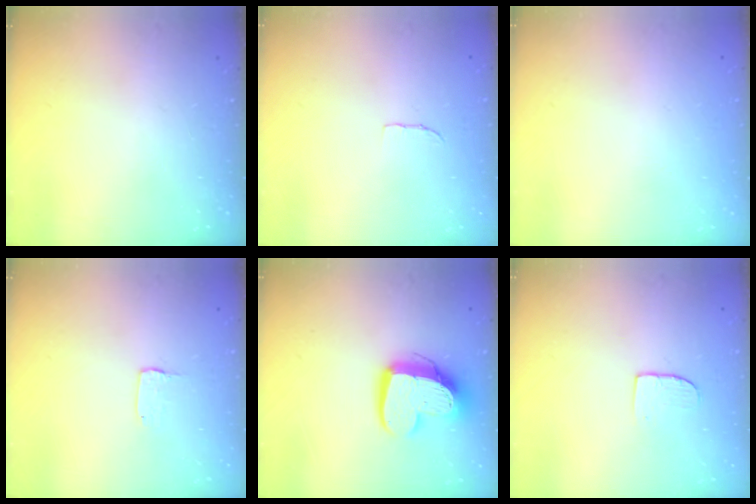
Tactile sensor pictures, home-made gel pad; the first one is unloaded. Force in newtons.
{"total": 3.4, "press": 3.4, "slide": 0.2}
{"total": 0.0}
{"total": 1.3, "press": 1.2, "slide": 0.1}
{"total": 13.5, "press": 13.5, "slide": 1.1}
{"total": 5.1, "press": 5.1, "slide": 0.4}